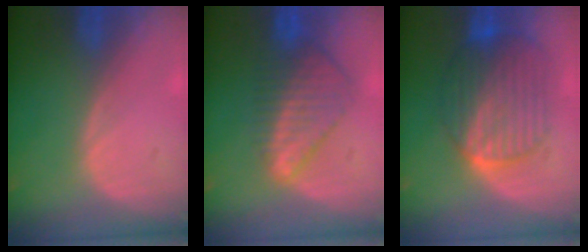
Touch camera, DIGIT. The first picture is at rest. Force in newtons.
{"total": 7.7, "press": 7.0, "slide": 3.2}
{"total": 9.7, "press": 9.7, "slide": 0.6}